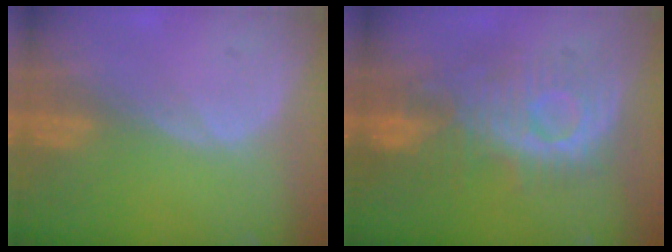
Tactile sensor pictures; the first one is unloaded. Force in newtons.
{"total": 9.5, "press": 9.4, "slide": 1.1}